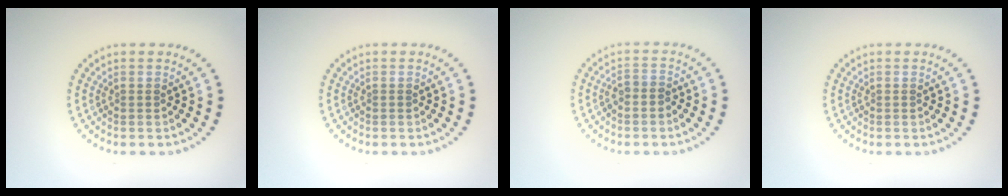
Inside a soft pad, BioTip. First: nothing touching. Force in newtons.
{"total": 0.0}
{"total": 1.5, "press": 1.3, "slide": 0.7}
{"total": 0.0}